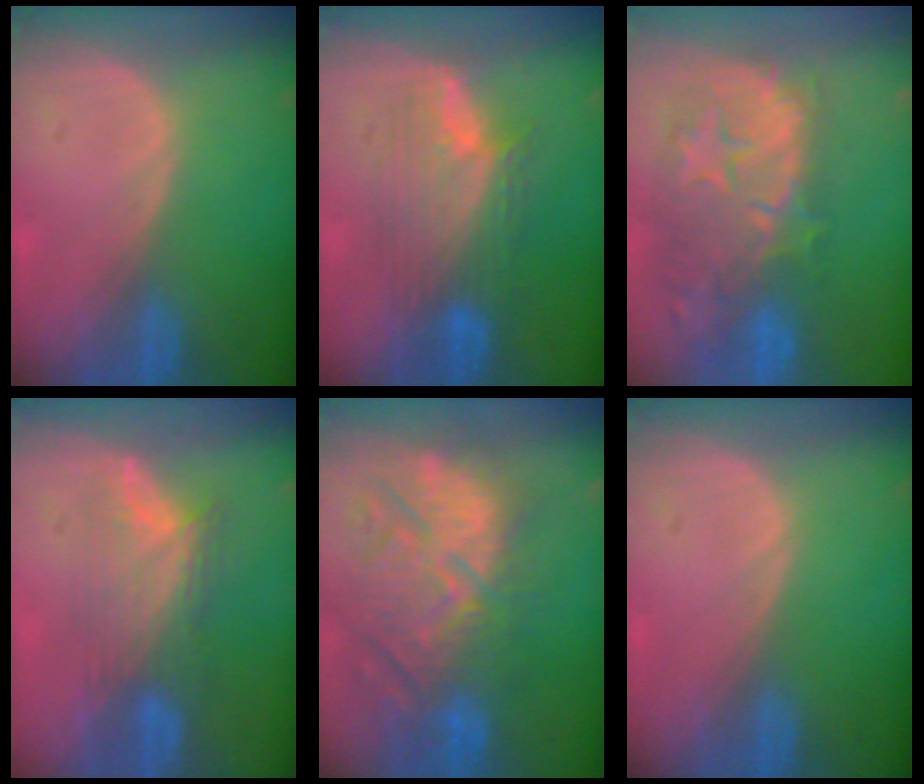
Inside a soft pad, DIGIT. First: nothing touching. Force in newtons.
{"total": 7.7, "press": 7.6, "slide": 0.7}
{"total": 11.7, "press": 10.7, "slide": 4.8}
{"total": 7.0, "press": 6.8, "slide": 1.9}
{"total": 12.6, "press": 12.0, "slide": 3.8}
{"total": 0.0}